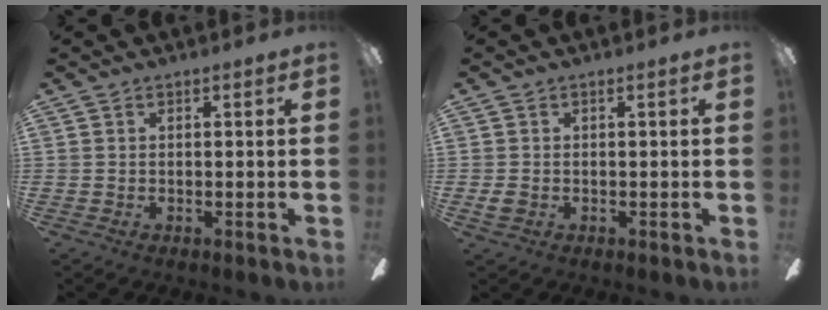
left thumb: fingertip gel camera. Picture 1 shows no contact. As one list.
[{"total": 1.6, "force": [-0.6, 1.0, 1.0], "torque": [-0.025, 0.000, -0.012]}]